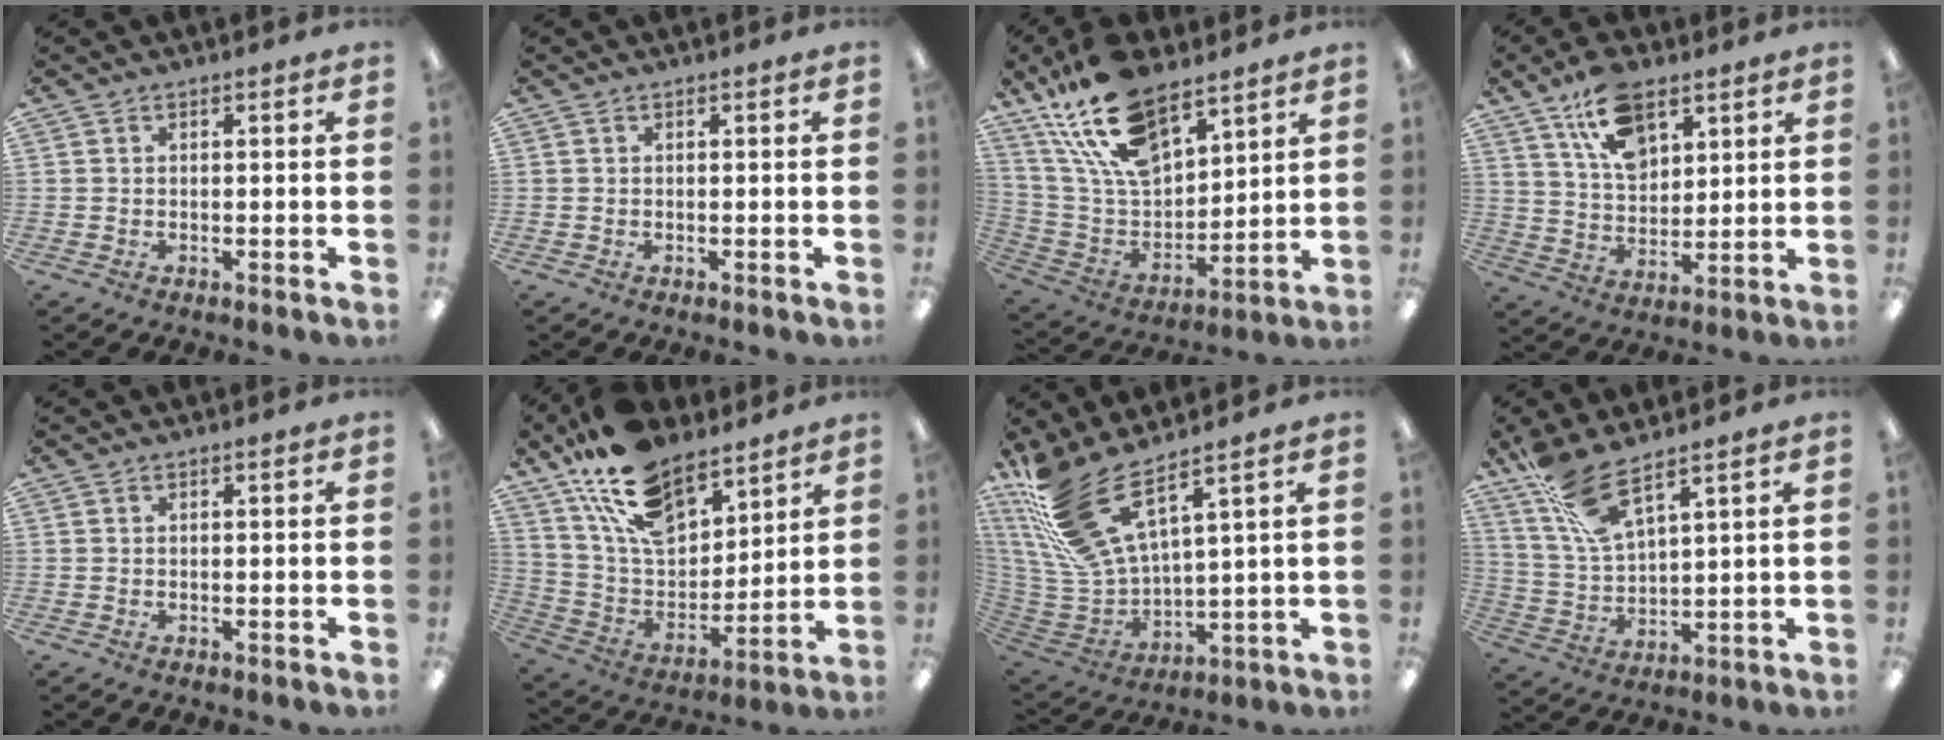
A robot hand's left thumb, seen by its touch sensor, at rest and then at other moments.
{"total": 0.0}
{"total": 21.8, "force": [14.7, 10.3, 12.3], "torque": [-0.255, -0.073, 0.264]}
{"total": 13.5, "force": [8.5, 7.5, 7.4], "torque": [-0.126, -0.029, 0.155]}
{"total": 0.0}
{"total": 19.0, "force": [13.5, 9.4, 9.6], "torque": [-0.188, -0.067, 0.248]}
{"total": 17.6, "force": [11.7, 5.7, 11.8], "torque": [-0.278, -0.075, 0.209]}
{"total": 10.7, "force": [8.3, 2.5, 6.3], "torque": [-0.143, -0.039, 0.156]}